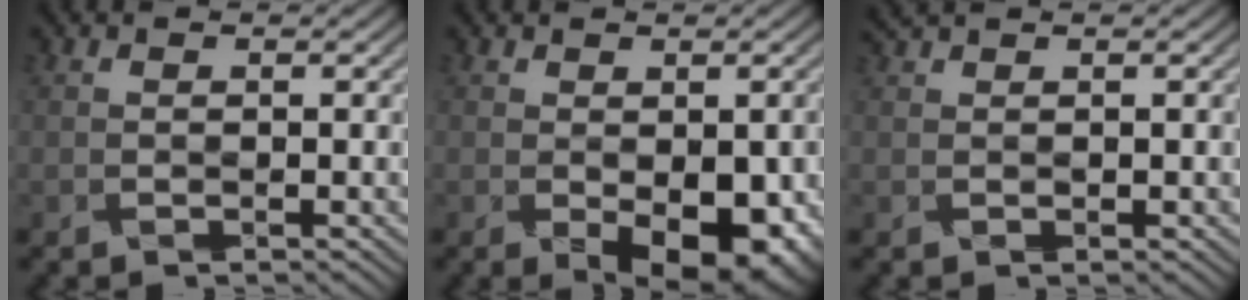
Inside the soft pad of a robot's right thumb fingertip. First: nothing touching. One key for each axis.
{"total": 9.7, "fx": -3.2, "fy": 5.0, "fz": 7.7, "tx": -0.097, "ty": -0.025, "tz": -0.015}
{"total": 1.6, "fx": 1.3, "fy": 0.2, "fz": 0.9, "tx": -0.023, "ty": 0.005, "tz": 0.029}